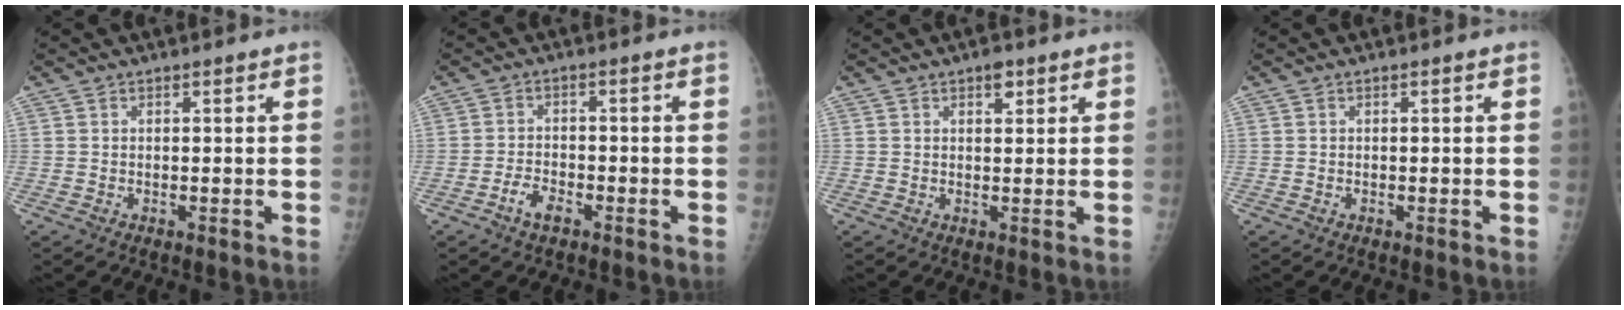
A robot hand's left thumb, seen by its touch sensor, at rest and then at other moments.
{"total": 3.7, "force": [-2.3, 1.7, 2.3], "torque": [-0.041, 0.018, -0.041]}
{"total": 2.4, "force": [1.5, 1.1, 1.6], "torque": [-0.014, -0.006, 0.020]}
{"total": 0.0}